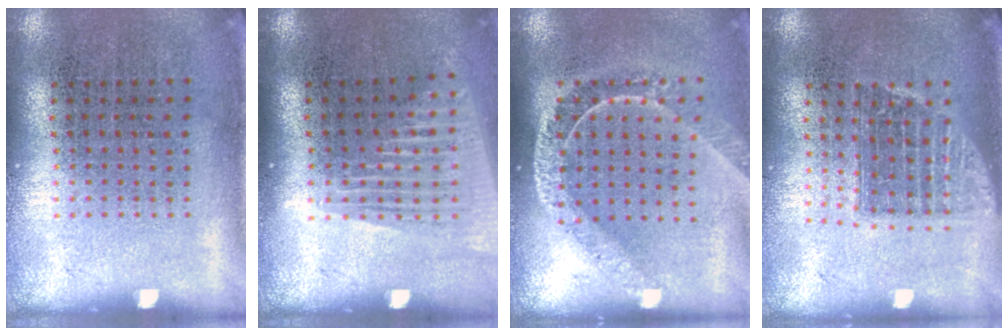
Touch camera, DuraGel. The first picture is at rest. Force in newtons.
{"total": 1.6, "press": 1.4, "slide": 0.7}
{"total": 1.7, "press": 1.4, "slide": 1.0}
{"total": 1.3, "press": 1.1, "slide": 0.8}